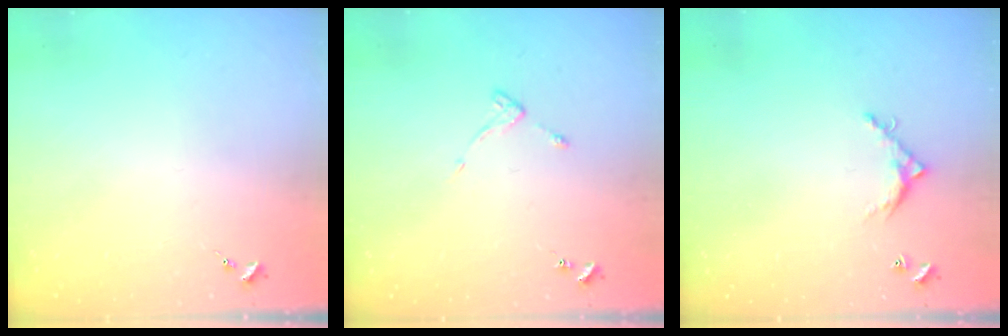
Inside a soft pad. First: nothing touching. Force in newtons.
{"total": 4.1, "press": 4.1, "slide": 0.5}
{"total": 6.0, "press": 6.0, "slide": 0.3}